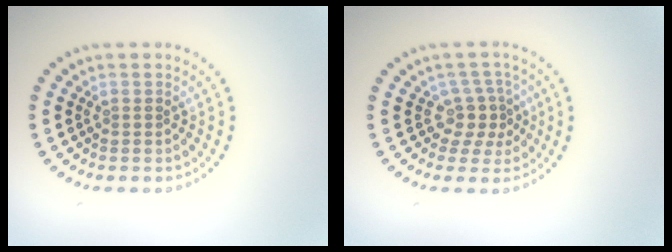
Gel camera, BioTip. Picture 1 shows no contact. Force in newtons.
{"total": 2.7, "press": 1.9, "slide": 1.8}